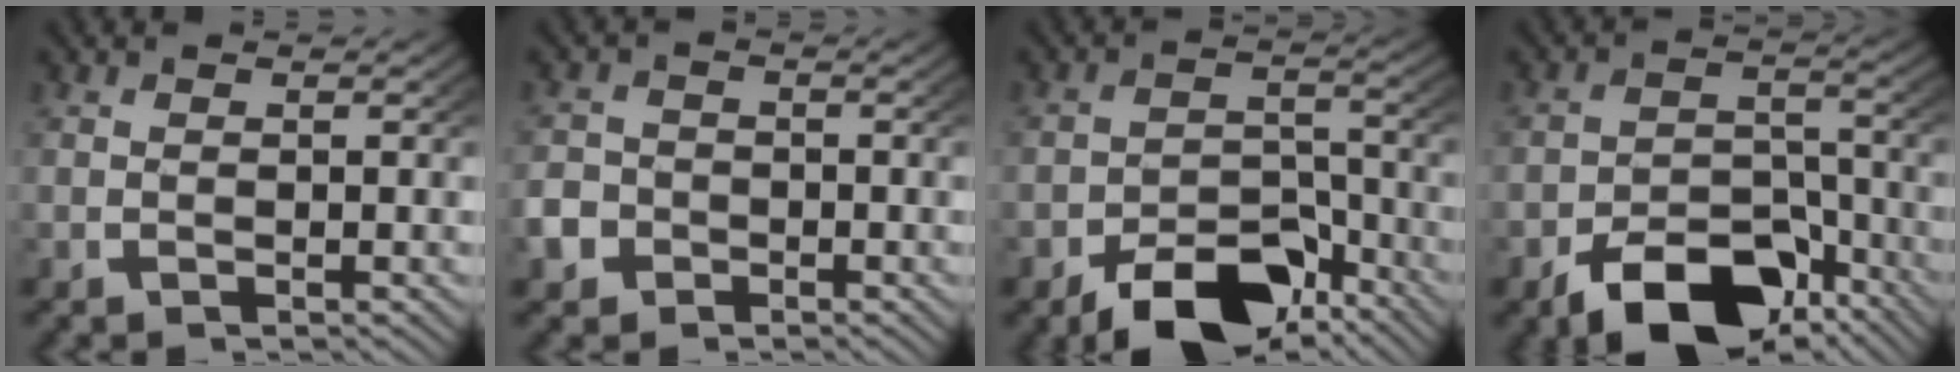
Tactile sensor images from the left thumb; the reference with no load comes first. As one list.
[{"total": 3.4, "force": [-1.7, 2.9, 0.7], "torque": [-0.021, -0.011, -0.029]}, {"total": 7.9, "force": [-5.3, 4.0, 4.3], "torque": [-0.065, -0.030, -0.080]}, {"total": 9.2, "force": [-6.1, 4.8, 4.9], "torque": [-0.079, -0.034, -0.088]}]